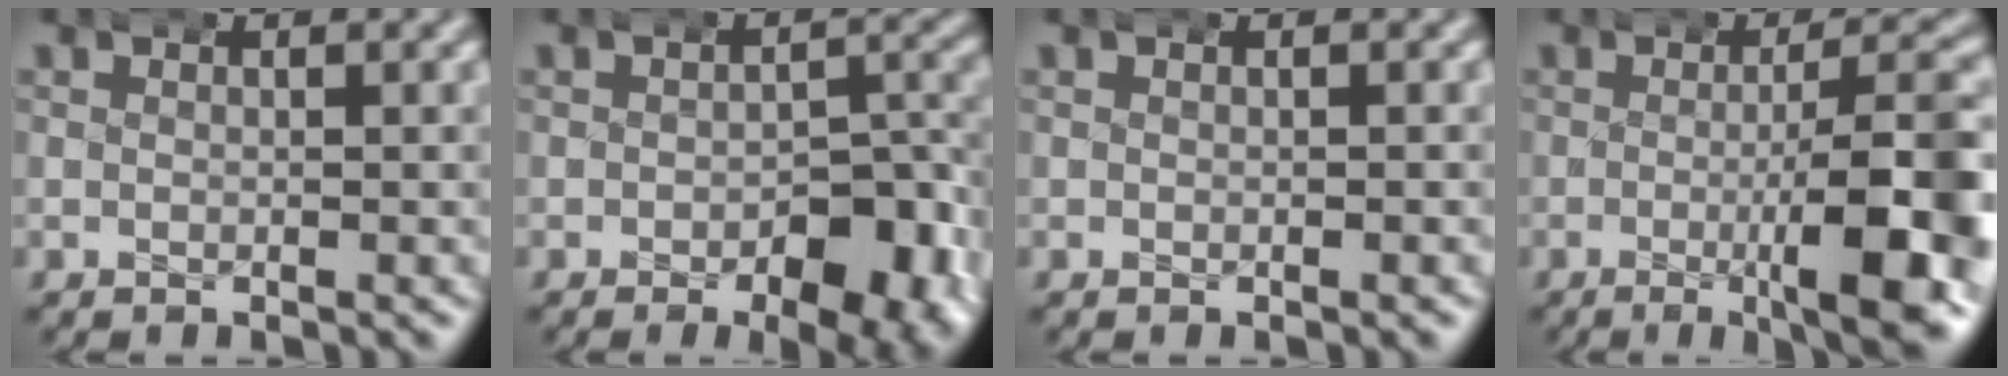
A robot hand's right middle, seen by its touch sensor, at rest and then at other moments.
{"total": 6.1, "force": [-2.5, 3.0, 4.7], "torque": [-0.060, -0.010, -0.033]}
{"total": 0.0}
{"total": 10.5, "force": [-2.6, 2.8, 9.8], "torque": [-0.119, -0.003, -0.039]}